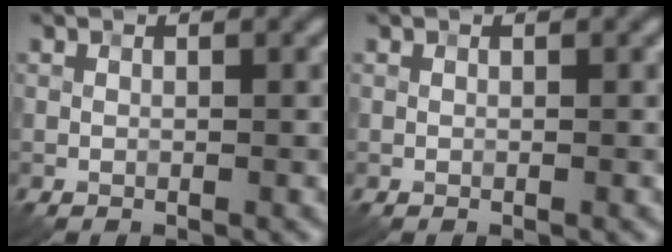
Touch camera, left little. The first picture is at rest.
{"total": 0.0}